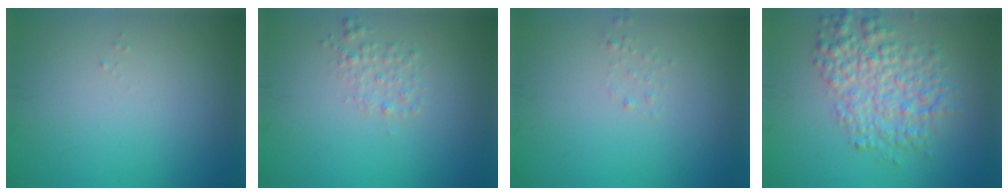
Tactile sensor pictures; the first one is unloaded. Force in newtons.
{"total": 1.5, "press": 1.5, "slide": 0.1}
{"total": 0.6, "press": 0.6, "slide": 0.1}
{"total": 5.2, "press": 5.2, "slide": 0.1}